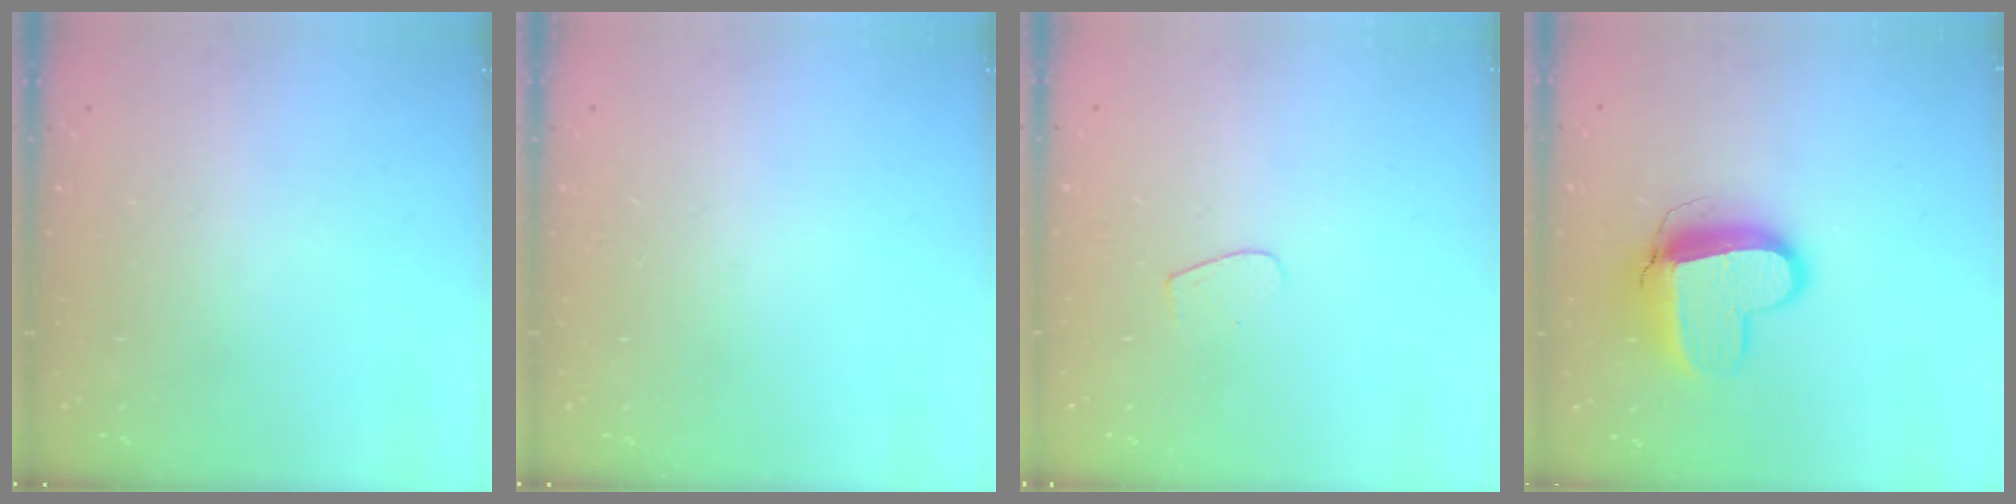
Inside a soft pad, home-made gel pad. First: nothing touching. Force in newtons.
{"total": 0.0}
{"total": 4.0, "press": 4.0, "slide": 0.4}
{"total": 12.4, "press": 12.3, "slide": 1.3}